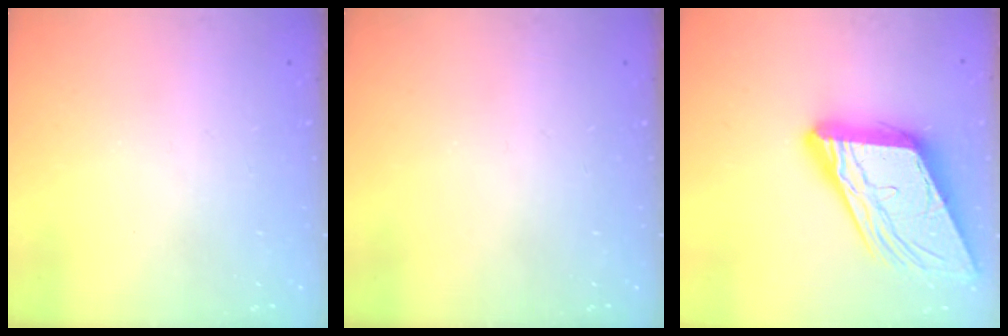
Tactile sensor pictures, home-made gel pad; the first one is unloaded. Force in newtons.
{"total": 0.0}
{"total": 17.5, "press": 17.4, "slide": 1.8}